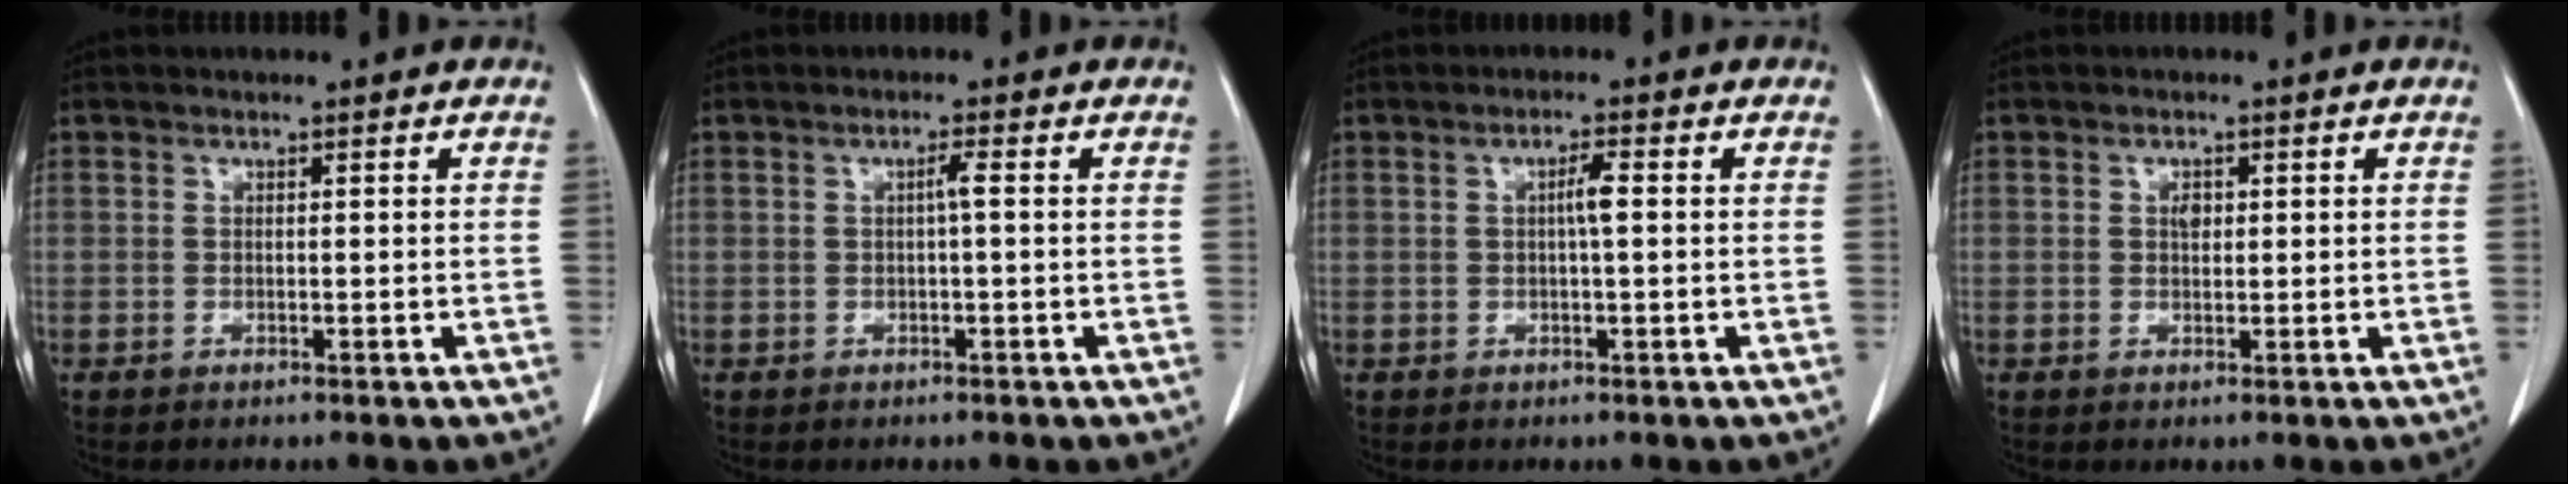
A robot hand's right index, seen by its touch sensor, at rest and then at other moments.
{"total": 1.3, "force": [0.0, -0.1, 1.3], "torque": [-0.025, 0.002, 0.000]}
{"total": 2.4, "force": [0.2, 0.1, 2.4], "torque": [-0.044, 0.002, 0.002]}
{"total": 1.5, "force": [0.4, 1.0, 1.1], "torque": [-0.017, 0.000, 0.007]}